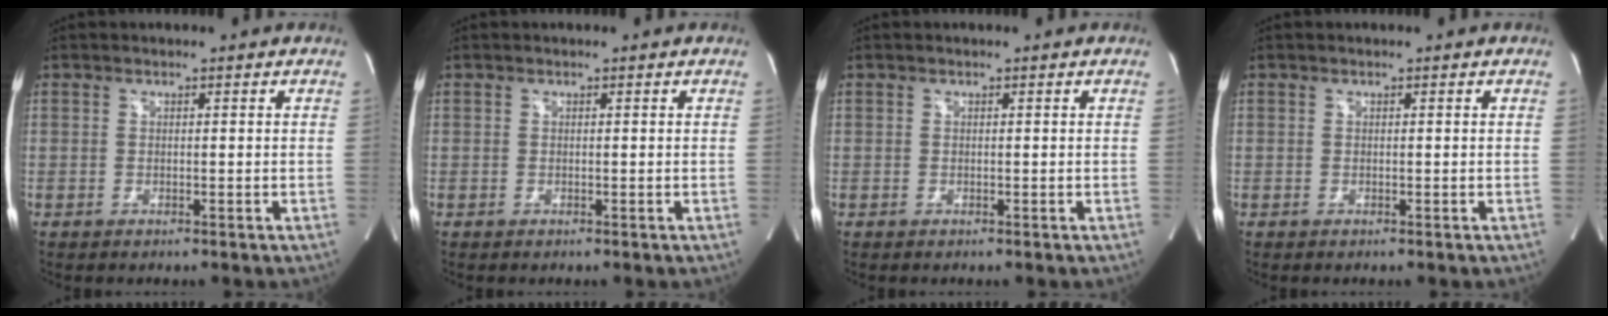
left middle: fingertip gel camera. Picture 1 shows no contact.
{"total": 0.0}
{"total": 0.0}
{"total": 0.0}